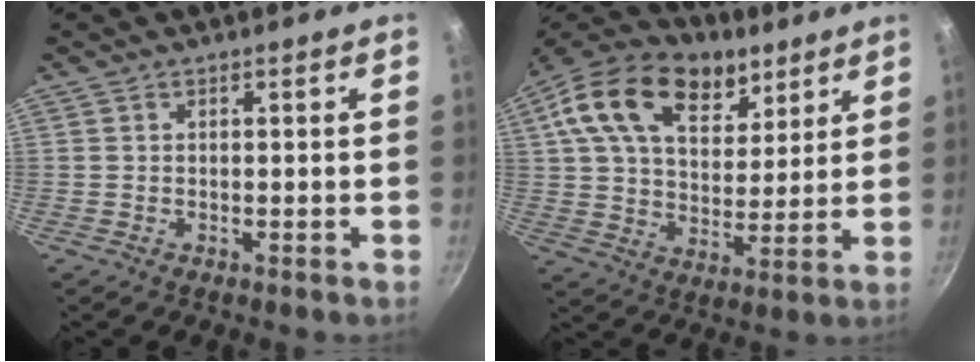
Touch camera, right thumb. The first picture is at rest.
{"total": 21.5, "force": [10.8, 13.2, 13.1], "torque": [-0.196, -0.020, 0.174]}